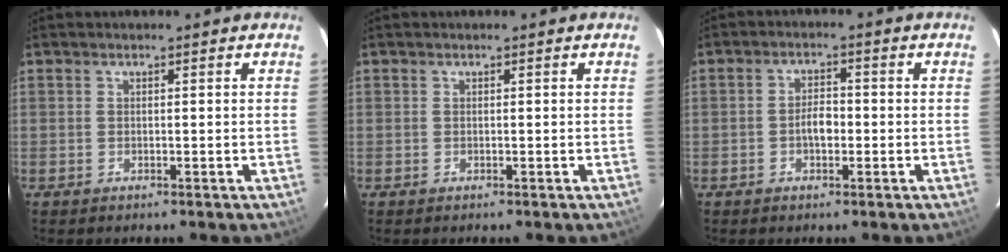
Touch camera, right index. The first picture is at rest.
{"total": 0.0}
{"total": 3.6, "force": [-1.0, 2.0, 2.9], "torque": [-0.053, 0.006, -0.015]}